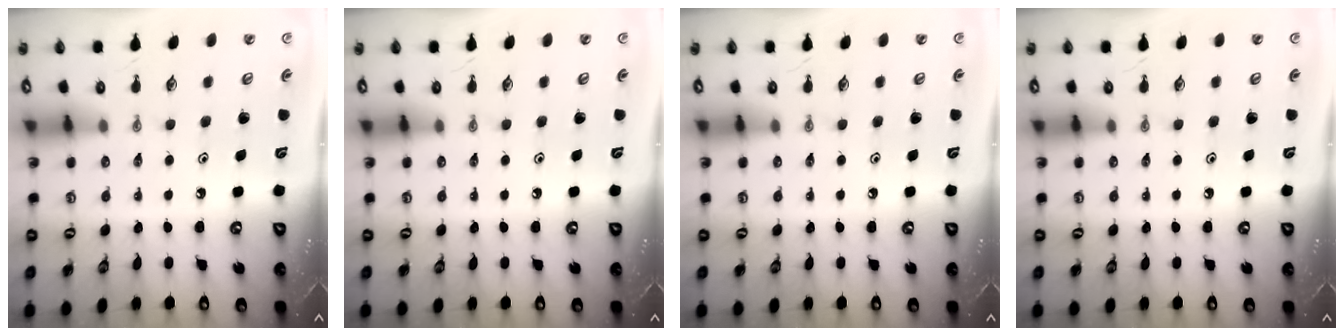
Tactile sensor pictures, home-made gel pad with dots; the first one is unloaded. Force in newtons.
{"total": 0.0}
{"total": 0.0}
{"total": 0.0}